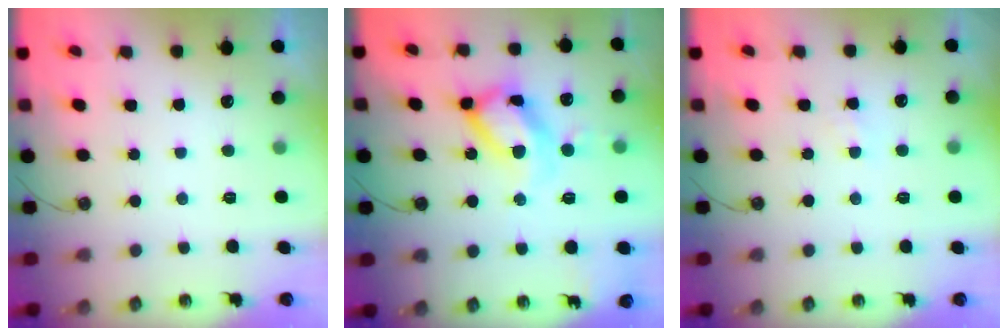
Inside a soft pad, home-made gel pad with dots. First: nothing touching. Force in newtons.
{"total": 18.7, "press": 18.5, "slide": 2.1}
{"total": 4.0, "press": 3.9, "slide": 0.6}